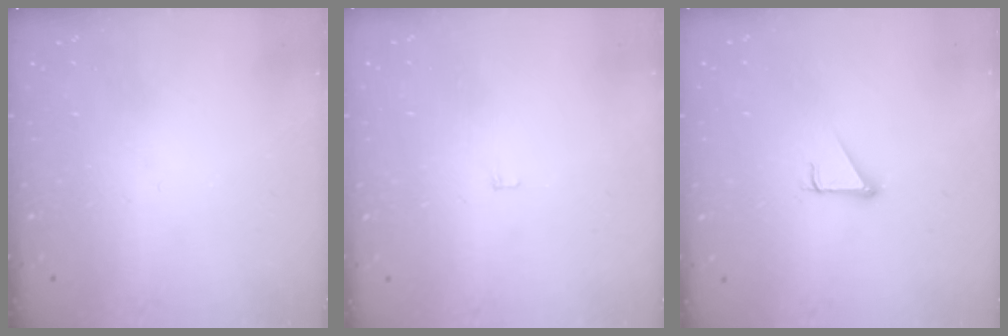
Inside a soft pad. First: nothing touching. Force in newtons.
{"total": 3.4, "press": 3.4, "slide": 0.3}
{"total": 2.9, "press": 2.8, "slide": 0.2}